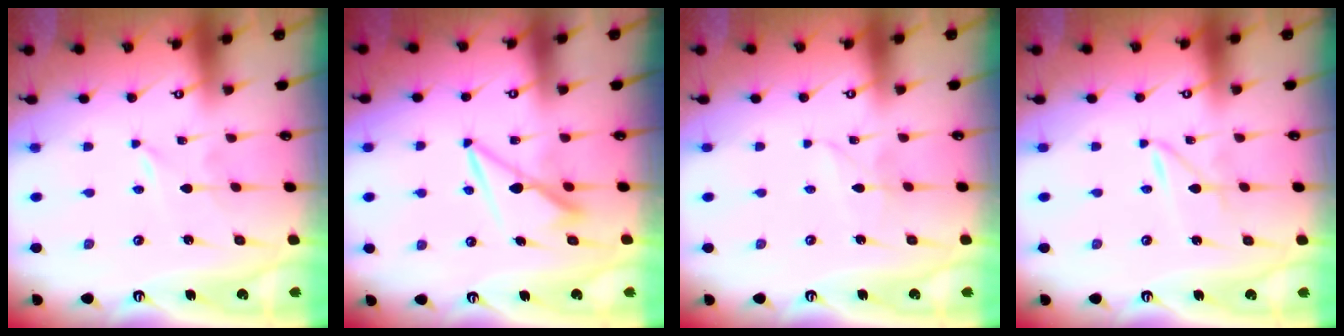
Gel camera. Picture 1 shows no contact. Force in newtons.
{"total": 8.1, "press": 8.0, "slide": 1.0}
{"total": 2.4, "press": 2.4, "slide": 0.1}
{"total": 1.6, "press": 1.5, "slide": 0.2}